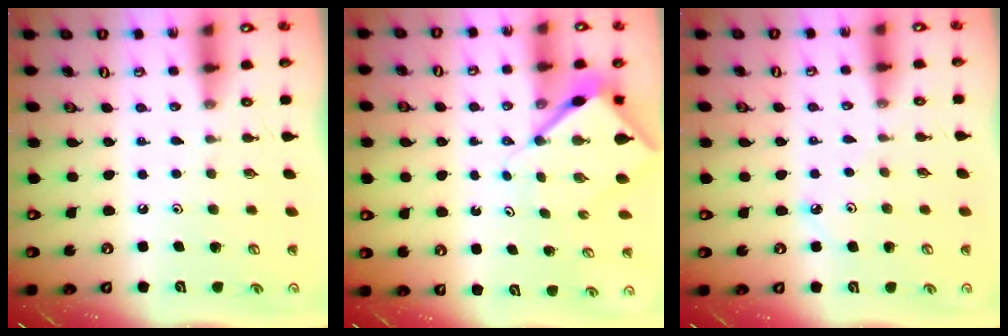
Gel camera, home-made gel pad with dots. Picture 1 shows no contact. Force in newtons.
{"total": 7.4, "press": 7.4, "slide": 0.7}
{"total": 3.9, "press": 3.9, "slide": 0.5}